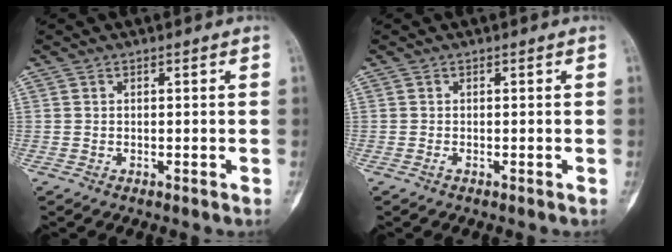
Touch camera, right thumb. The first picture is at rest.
{"total": 0.0}